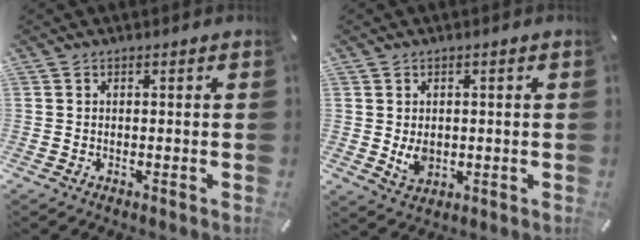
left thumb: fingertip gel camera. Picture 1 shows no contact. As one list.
[{"total": 4.2, "force": [-0.1, 3.4, 2.5], "torque": [-0.051, -0.003, -0.003]}]